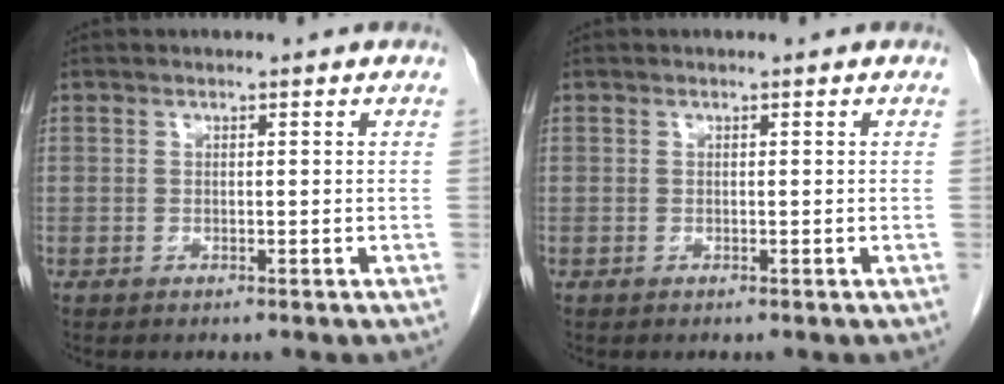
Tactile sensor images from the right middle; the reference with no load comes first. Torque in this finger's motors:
{"motor_torque": [0.00, 0.00, 0.00, -0.01]}